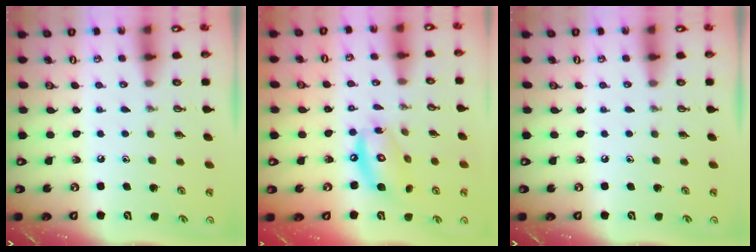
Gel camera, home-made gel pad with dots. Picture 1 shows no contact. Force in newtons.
{"total": 13.3, "press": 13.2, "slide": 1.2}
{"total": 0.0}